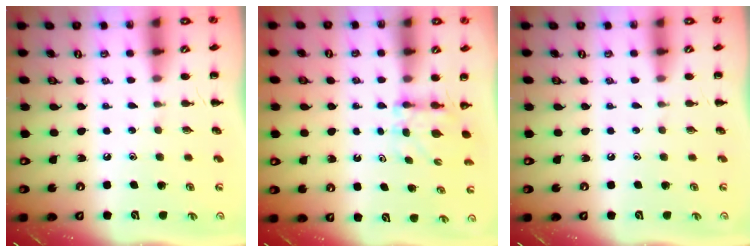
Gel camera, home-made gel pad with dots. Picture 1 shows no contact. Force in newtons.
{"total": 4.1, "press": 4.1, "slide": 0.5}
{"total": 0.0}